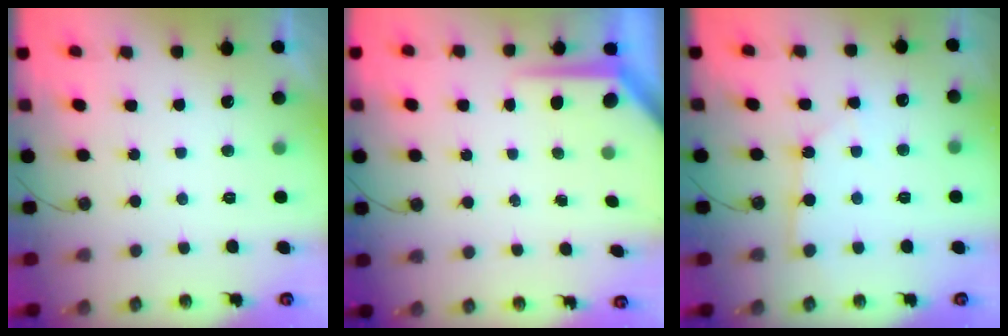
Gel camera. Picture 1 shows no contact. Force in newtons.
{"total": 5.6, "press": 5.5, "slide": 0.4}
{"total": 3.0, "press": 2.9, "slide": 0.3}